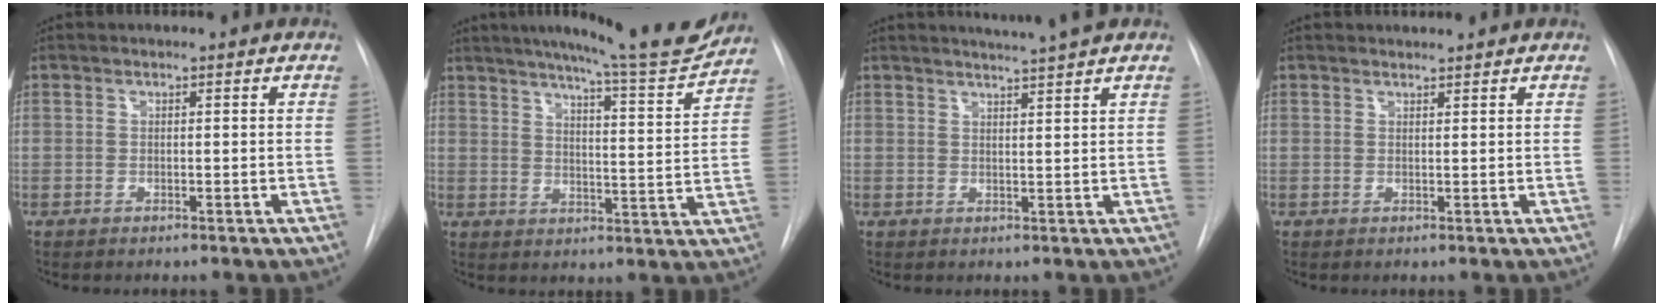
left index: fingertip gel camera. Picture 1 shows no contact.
{"total": 15.6, "force": [14.3, 0.5, 6.3], "torque": [-0.092, -0.046, 0.184]}
{"total": 4.7, "force": [4.1, -1.2, 2.0], "torque": [-0.033, -0.003, 0.058]}
{"total": 1.5, "force": [1.5, -0.1, 0.1], "torque": [-0.002, 0.007, 0.028]}